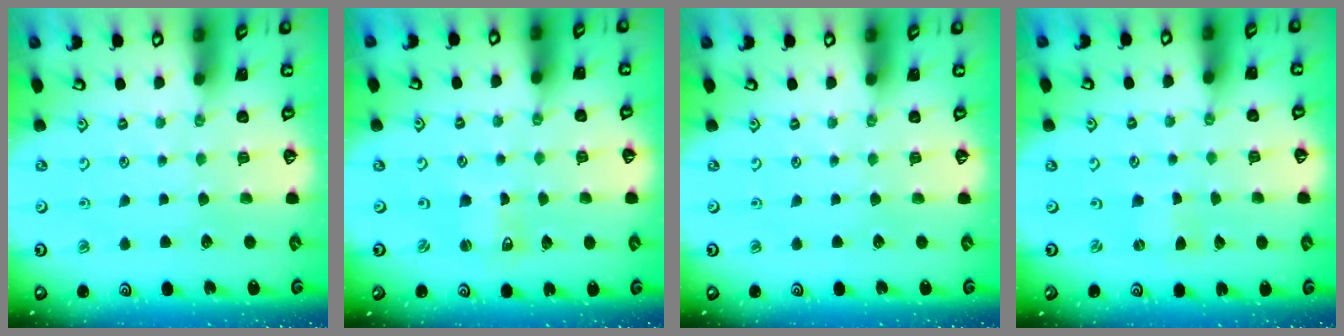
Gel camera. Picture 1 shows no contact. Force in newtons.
{"total": 1.0, "press": 1.0, "slide": 0.2}
{"total": 0.0}
{"total": 0.0}